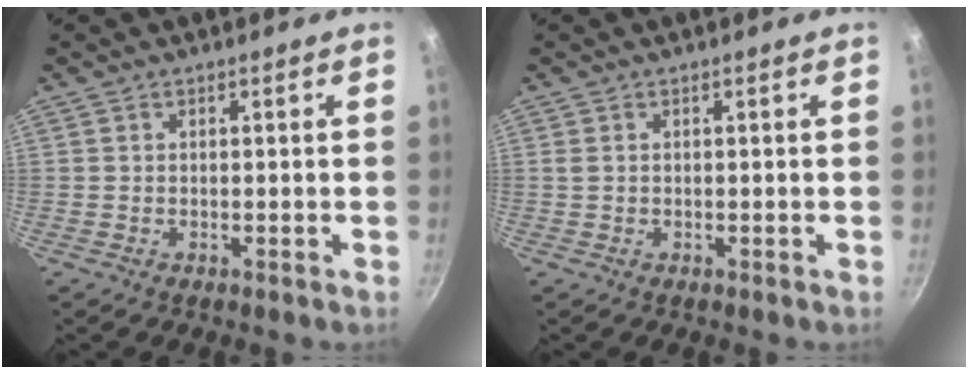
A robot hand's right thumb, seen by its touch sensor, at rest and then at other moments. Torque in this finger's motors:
{"motor_torque": [0.27, 0.04, 0.51, -0.31, -0.02]}